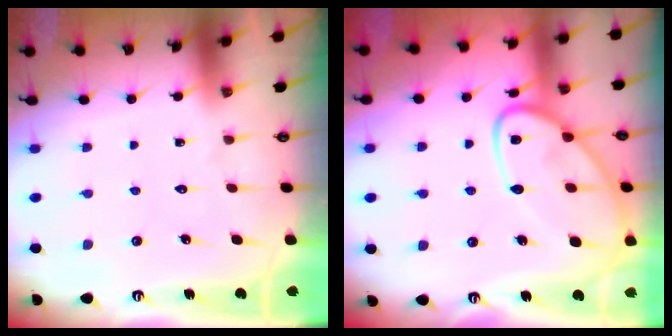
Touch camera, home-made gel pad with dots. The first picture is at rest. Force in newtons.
{"total": 14.9, "press": 14.9, "slide": 1.3}